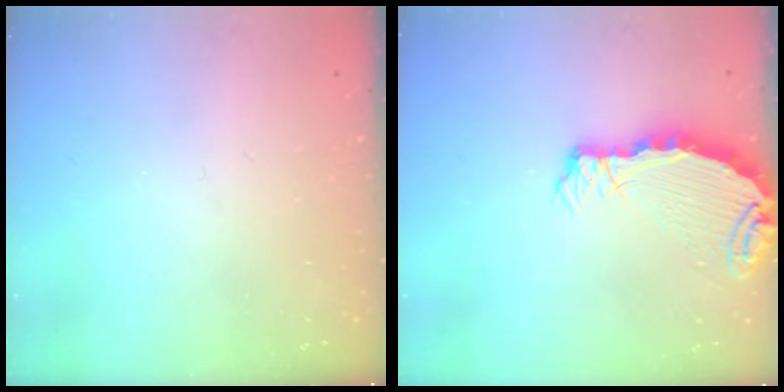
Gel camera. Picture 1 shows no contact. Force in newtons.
{"total": 7.5, "press": 7.4, "slide": 0.8}